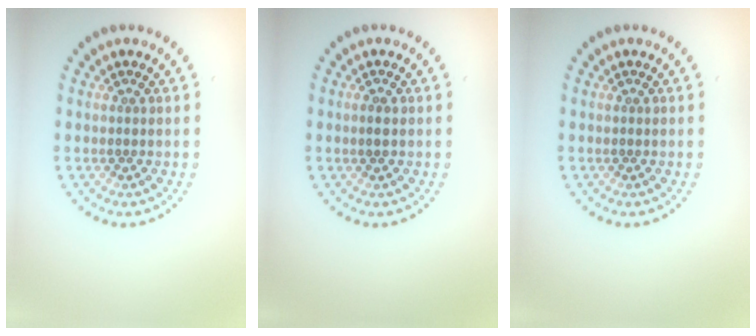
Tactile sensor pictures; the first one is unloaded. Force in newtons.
{"total": 0.8, "press": 0.8, "slide": 0.1}
{"total": 0.0}